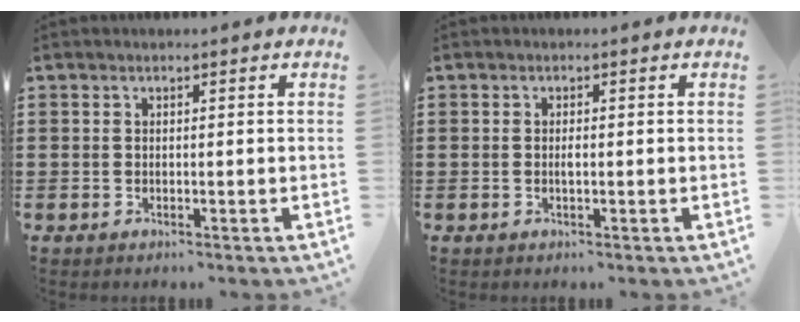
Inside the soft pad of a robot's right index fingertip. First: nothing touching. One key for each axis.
{"total": 1.0, "fx": -0.1, "fy": 0.3, "fz": 1.0, "tx": -0.019, "ty": -0.001, "tz": -0.001}